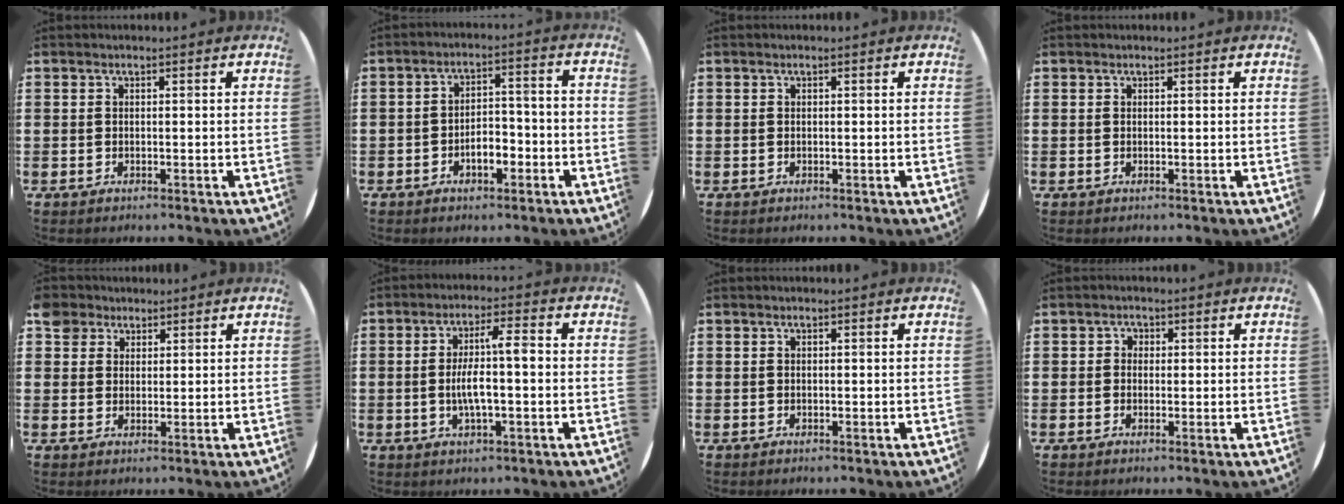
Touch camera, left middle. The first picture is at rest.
{"total": 4.0, "force": [-2.0, 2.0, 2.8], "torque": [-0.048, 0.008, -0.040]}
{"total": 0.0}
{"total": 0.0}
{"total": 3.9, "force": [2.9, 2.6, 0.4], "torque": [-0.013, 0.006, 0.057]}
{"total": 6.2, "force": [-0.6, 1.5, 6.0], "torque": [-0.112, 0.009, -0.016]}
{"total": 0.0}
{"total": 1.1, "force": [0.1, 1.1, 0.3], "torque": [0.000, 0.004, -0.001]}